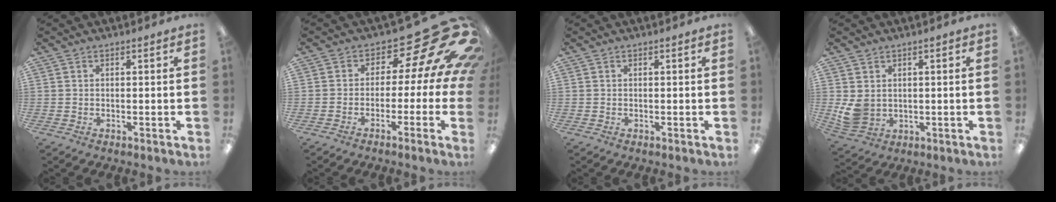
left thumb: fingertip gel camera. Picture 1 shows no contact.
{"total": 15.1, "force": [7.3, 6.0, 11.7], "torque": [-0.156, -0.060, 0.109]}
{"total": 0.0}
{"total": 6.2, "force": [1.2, 5.4, 2.9], "torque": [-0.063, 0.001, 0.029]}